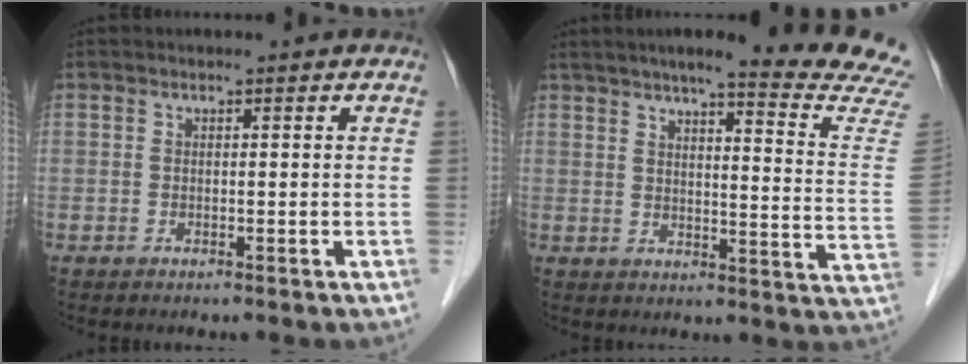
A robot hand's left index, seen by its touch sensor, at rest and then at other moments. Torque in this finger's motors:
{"motor_torque": [0.22, -0.80, 0.18, 0.08]}